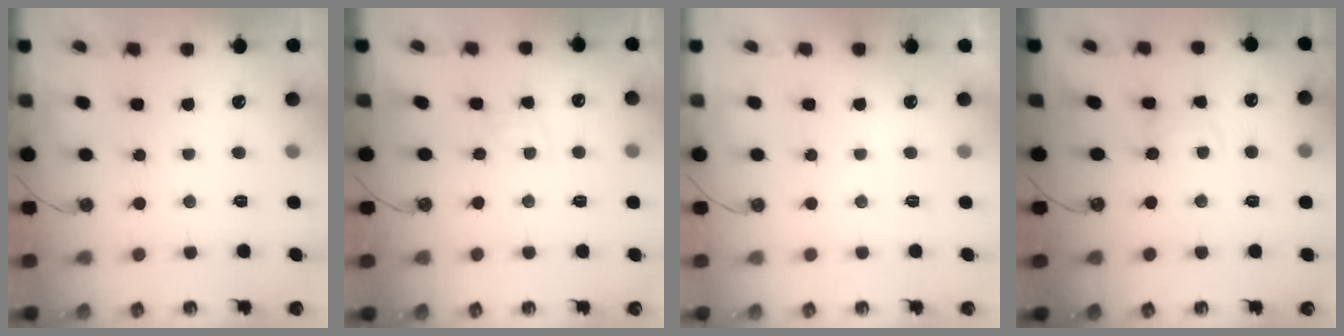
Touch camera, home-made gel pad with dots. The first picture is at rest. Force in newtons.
{"total": 3.5, "press": 3.4, "slide": 0.5}
{"total": 0.0}
{"total": 1.4, "press": 1.4, "slide": 0.2}